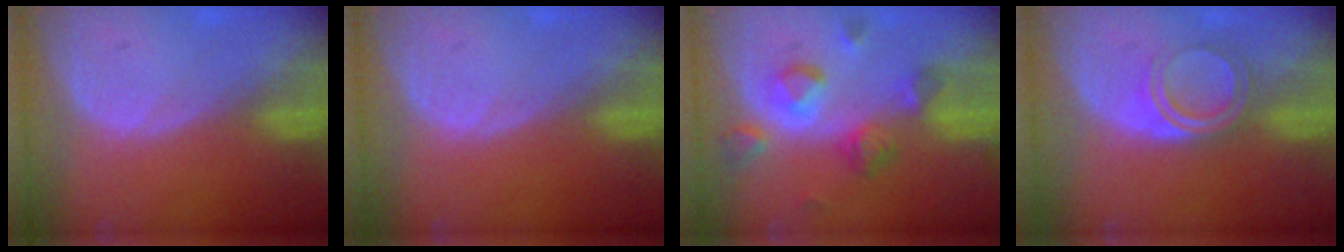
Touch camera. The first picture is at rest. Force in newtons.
{"total": 0.0}
{"total": 7.7, "press": 7.5, "slide": 1.8}
{"total": 5.0, "press": 4.2, "slide": 2.6}